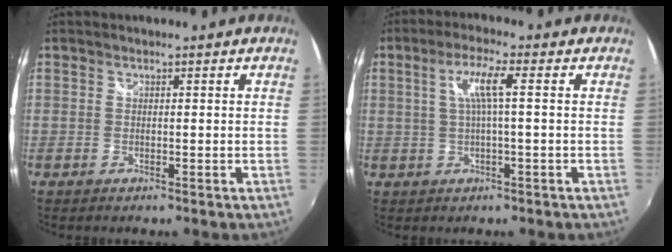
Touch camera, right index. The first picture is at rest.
{"total": 5.2, "force": [0.7, 0.1, 5.1], "torque": [-0.100, 0.003, 0.016]}